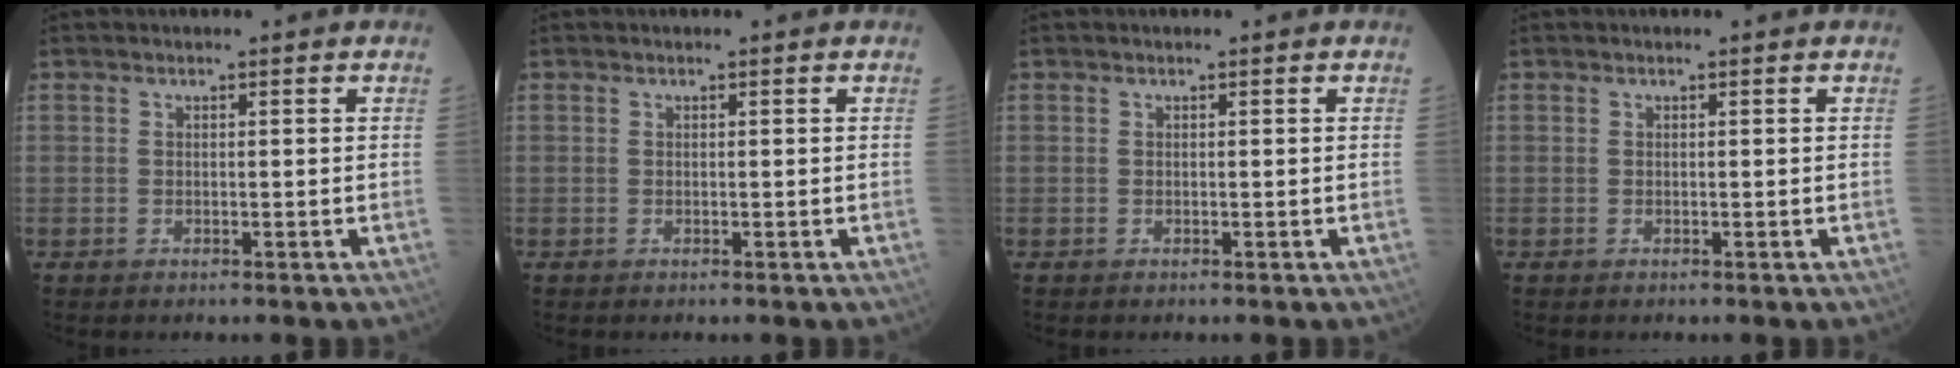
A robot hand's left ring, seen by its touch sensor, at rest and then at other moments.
{"total": 0.0}
{"total": 0.0}
{"total": 0.0}